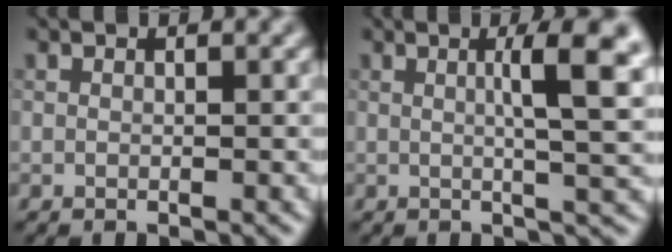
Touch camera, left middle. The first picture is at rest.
{"total": 6.1, "force": [1.2, 1.1, 5.8], "torque": [-0.073, 0.008, 0.015]}